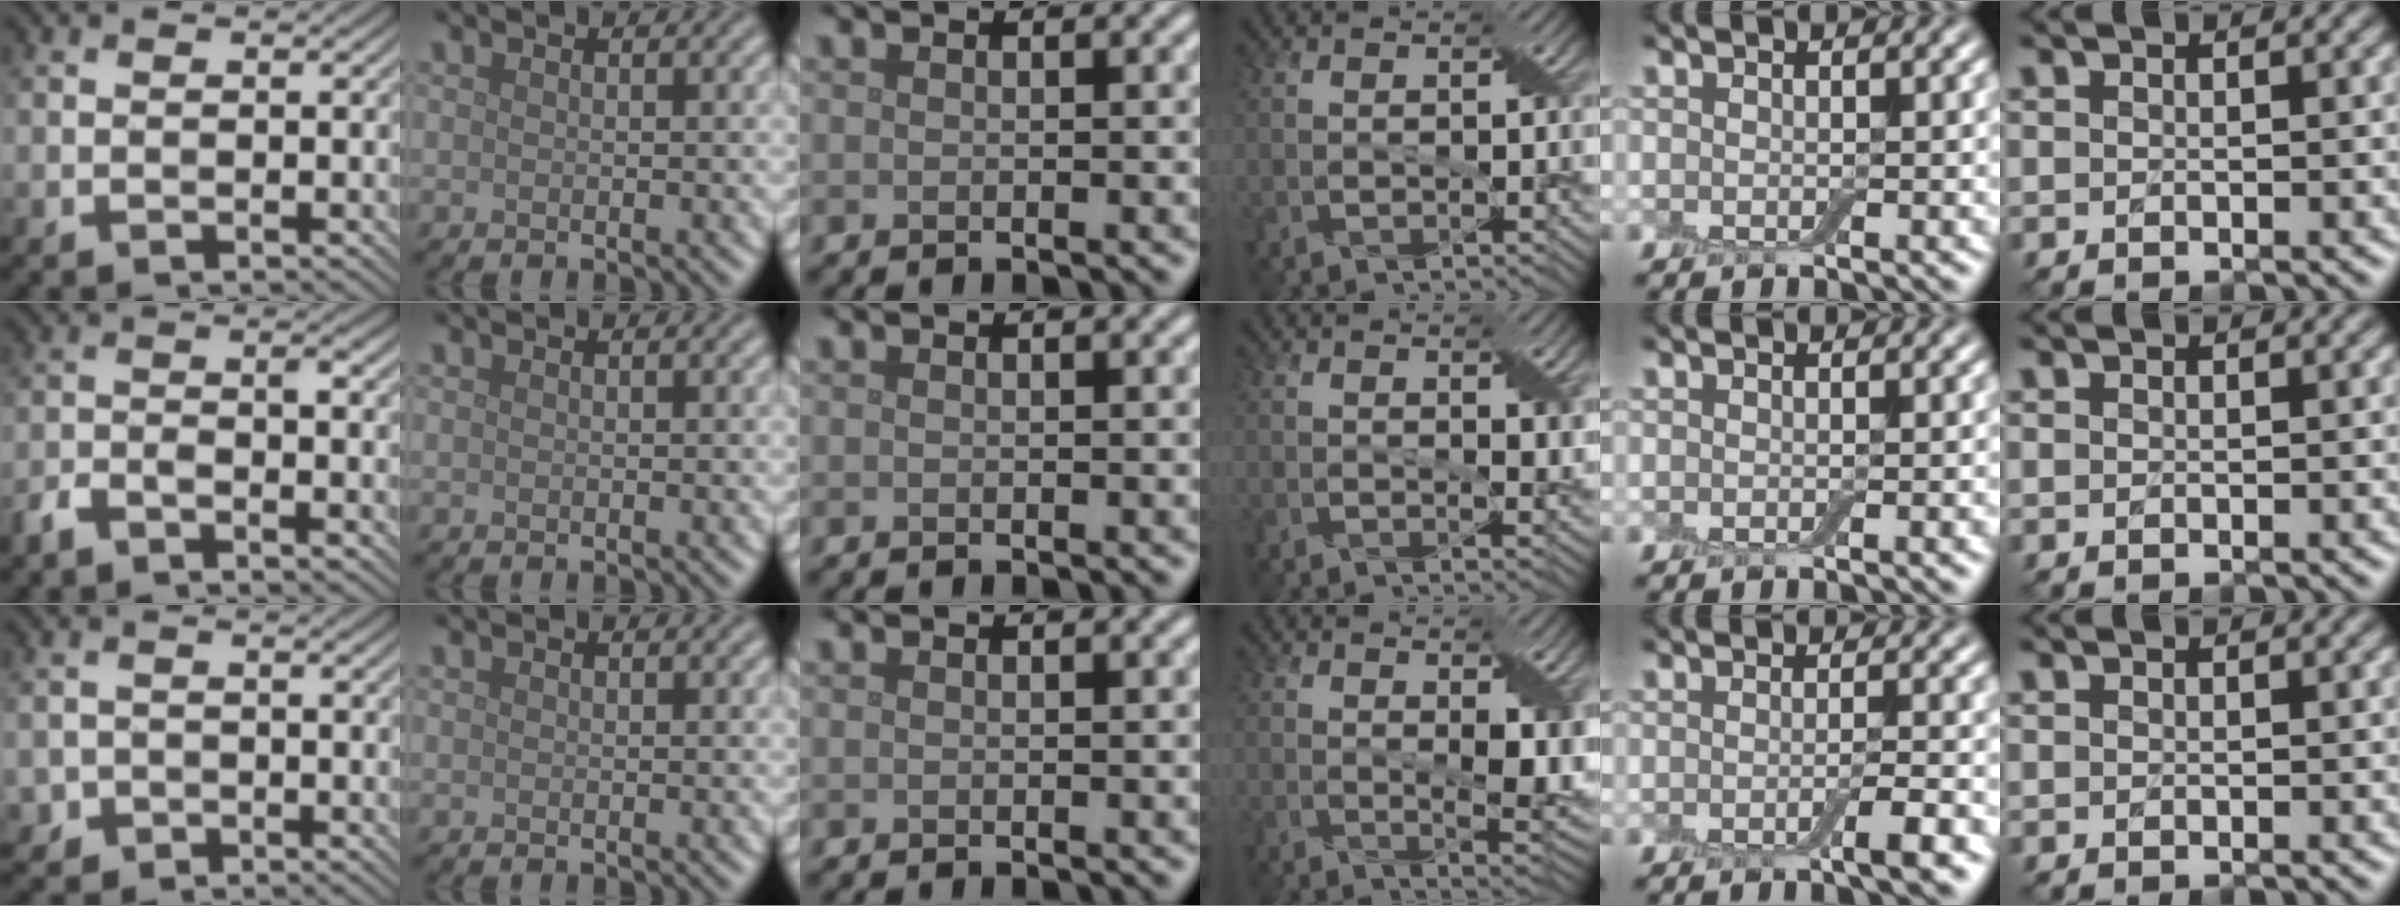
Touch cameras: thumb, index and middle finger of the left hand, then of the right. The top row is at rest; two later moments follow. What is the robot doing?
{"motion": "extract", "object": "backpack"}